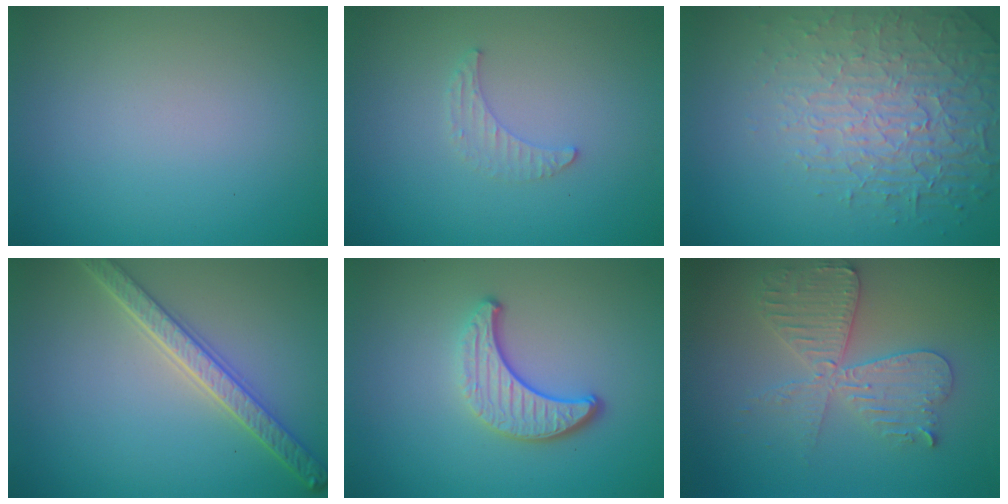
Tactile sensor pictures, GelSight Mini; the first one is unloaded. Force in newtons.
{"total": 1.3, "press": 1.3, "slide": 0.4}
{"total": 4.2, "press": 4.0, "slide": 1.3}
{"total": 4.1, "press": 3.5, "slide": 2.2}
{"total": 4.0, "press": 2.9, "slide": 2.7}
{"total": 5.3, "press": 5.2, "slide": 0.7}